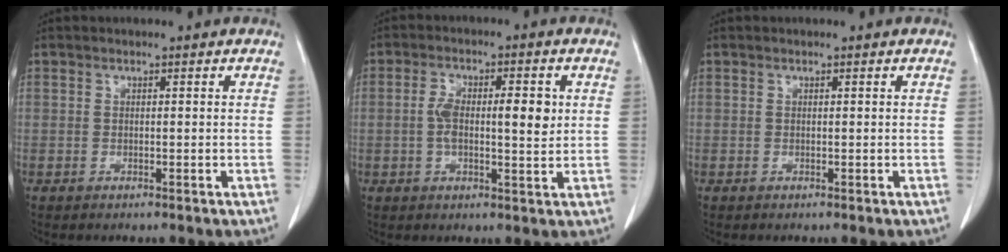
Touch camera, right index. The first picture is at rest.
{"total": 7.6, "force": [0.7, 2.4, 7.2], "torque": [-0.130, 0.011, 0.011]}
{"total": 0.0}